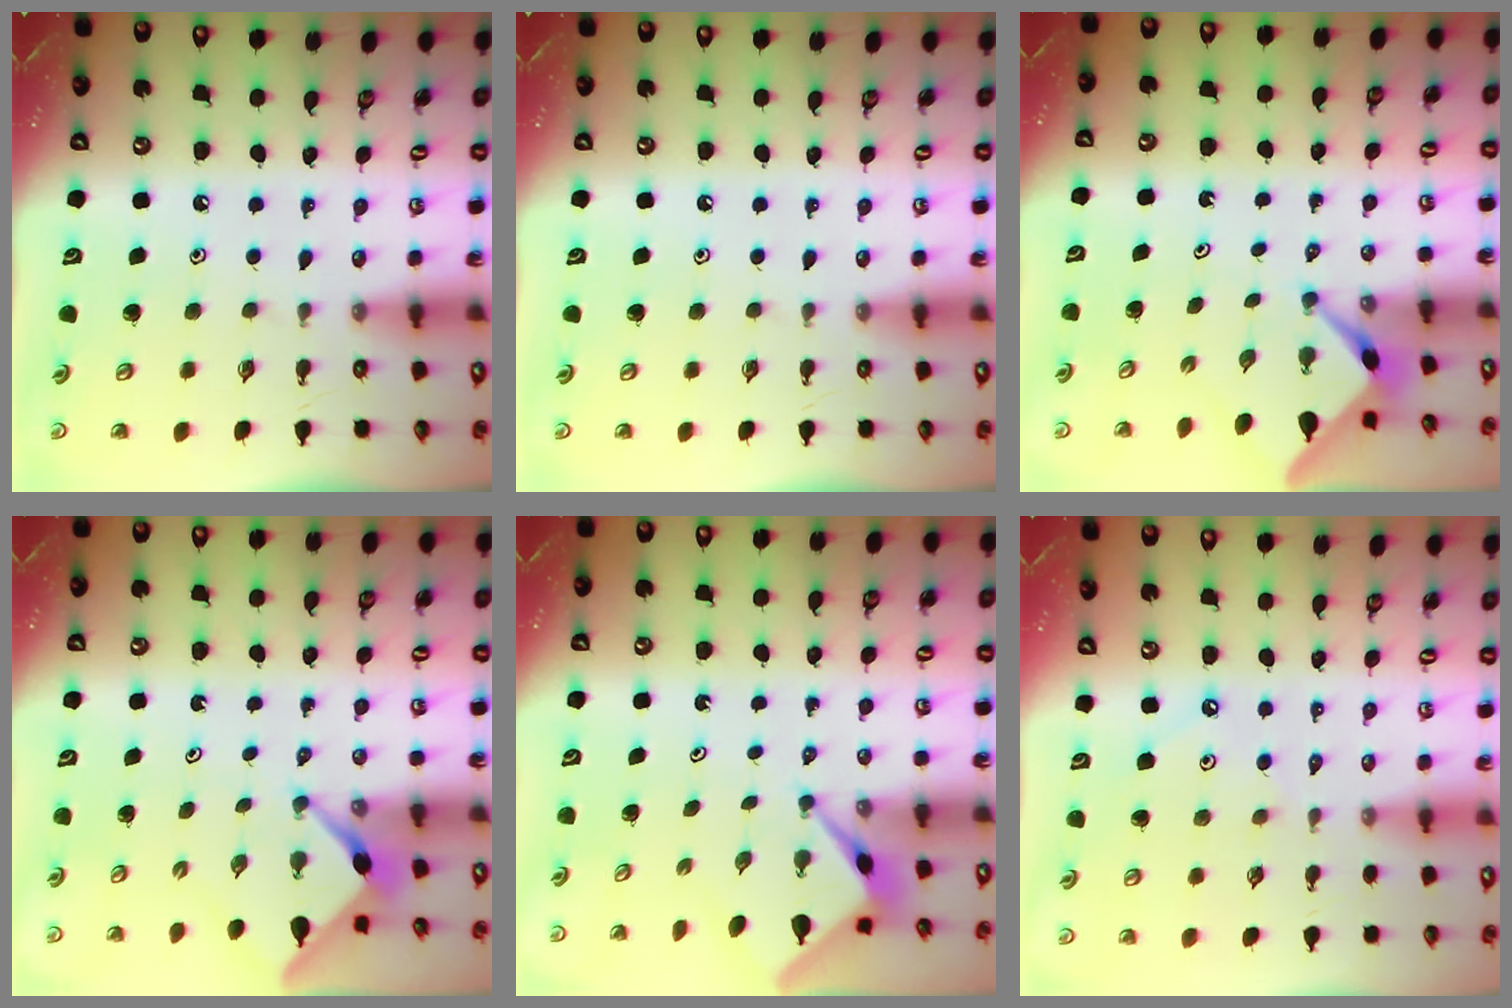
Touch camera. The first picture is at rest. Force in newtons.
{"total": 0.0}
{"total": 2.4, "press": 2.4, "slide": 0.3}
{"total": 2.5, "press": 2.5, "slide": 0.2}
{"total": 2.7, "press": 2.7, "slide": 0.2}
{"total": 2.8, "press": 2.7, "slide": 0.5}